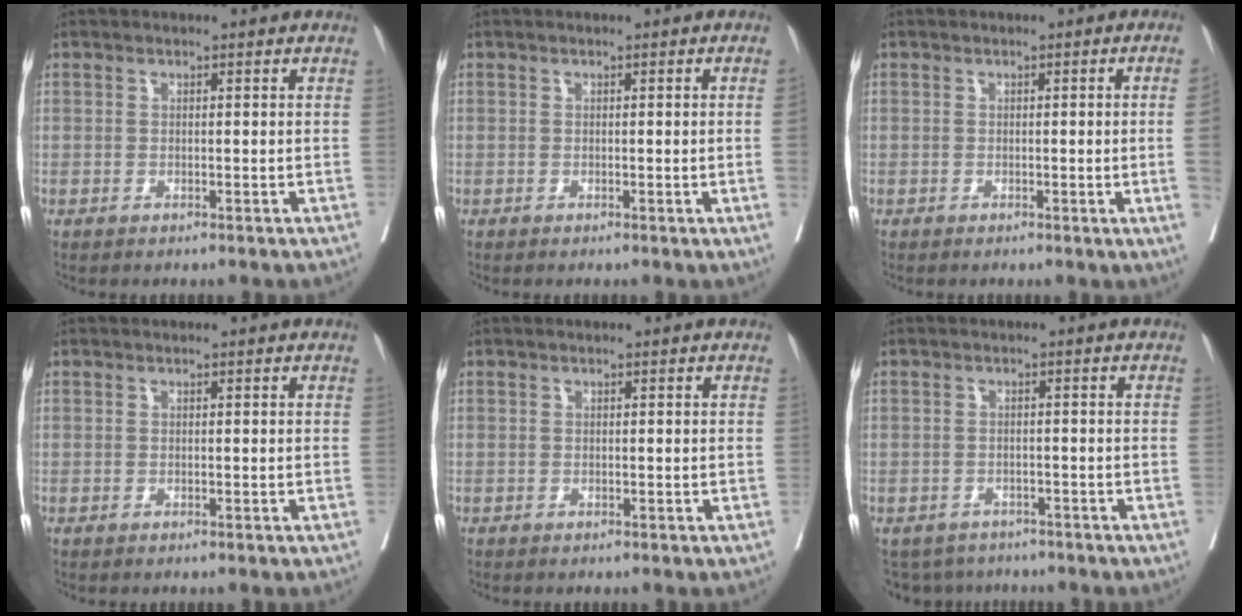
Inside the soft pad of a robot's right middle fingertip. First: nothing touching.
{"total": 1.6, "force": [-0.1, -0.6, 1.5], "torque": [-0.023, -0.002, 0.001]}
{"total": 4.2, "force": [-0.4, -1.5, 3.9], "torque": [-0.055, -0.010, -0.001]}
{"total": 0.0}
{"total": 0.0}
{"total": 5.7, "force": [-5.0, 2.7, 0.2], "torque": [0.002, -0.004, -0.074]}